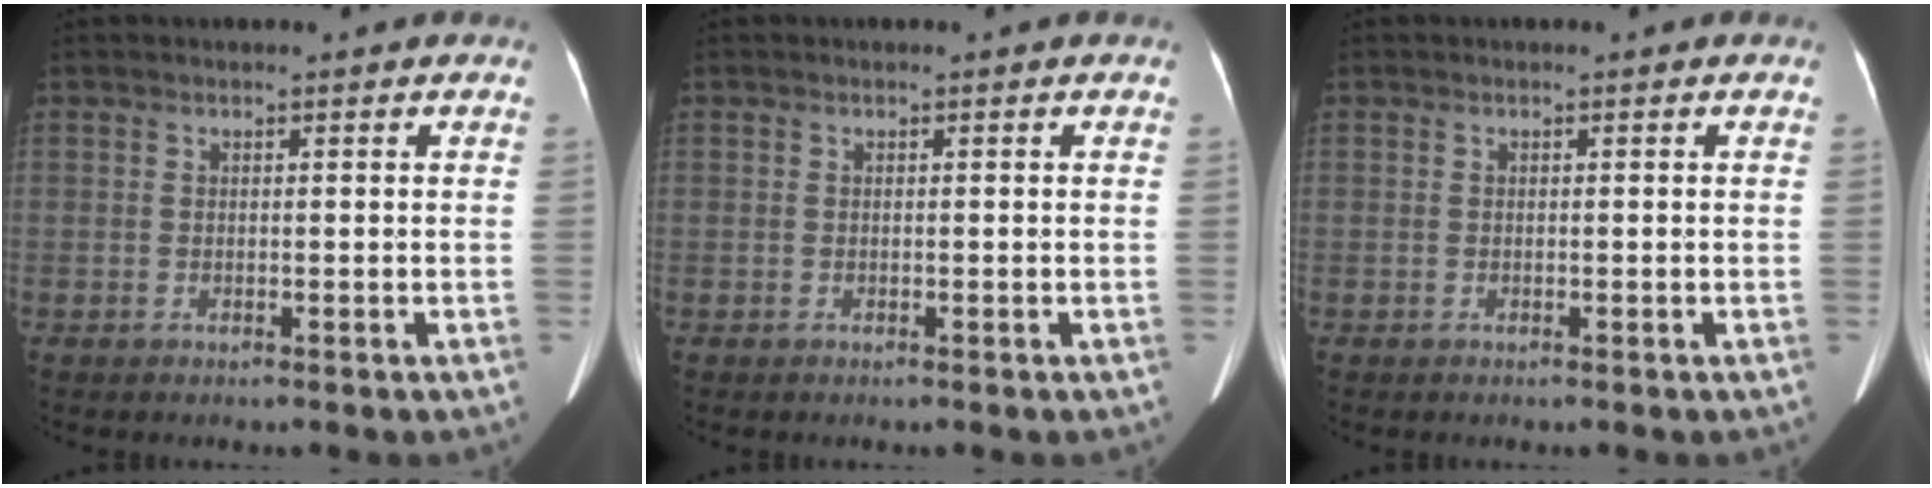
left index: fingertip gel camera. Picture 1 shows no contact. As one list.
[{"total": 0.0}, {"total": 0.0}]